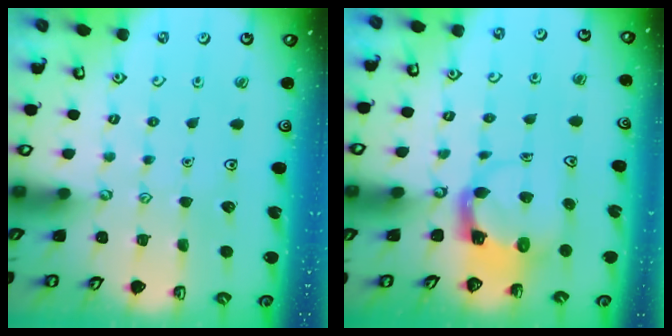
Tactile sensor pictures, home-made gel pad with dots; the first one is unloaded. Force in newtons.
{"total": 3.9, "press": 3.8, "slide": 0.6}